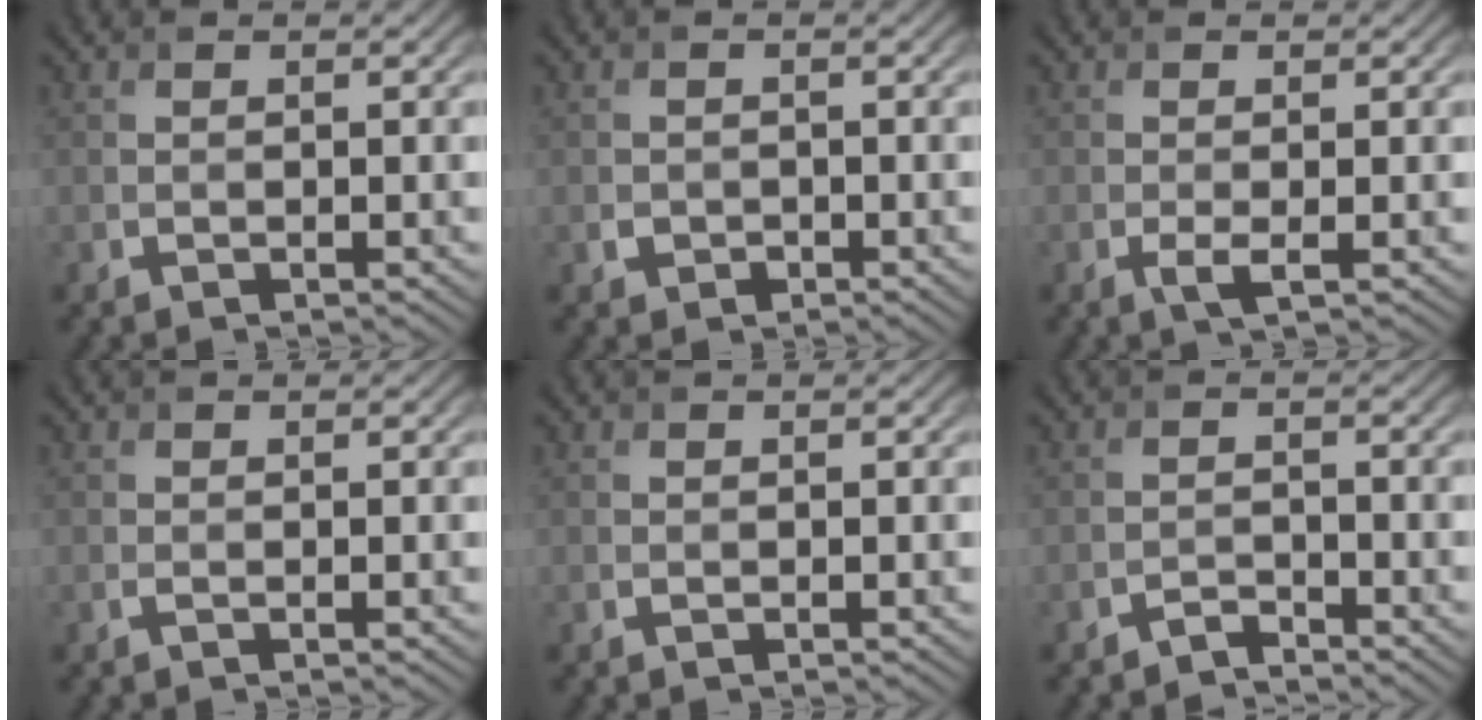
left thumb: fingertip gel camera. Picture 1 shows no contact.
{"total": 1.3, "force": [-0.5, 1.1, 0.3], "torque": [-0.002, -0.005, -0.011]}
{"total": 1.5, "force": [-0.4, 0.3, 1.4], "torque": [-0.032, -0.005, -0.010]}
{"total": 0.0}
{"total": 0.0}
{"total": 1.6, "force": [-1.6, 0.2, 0.3], "torque": [-0.006, 0.003, -0.034]}